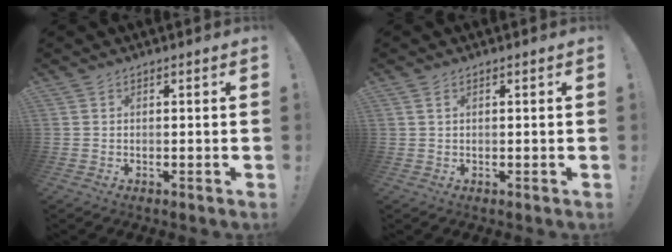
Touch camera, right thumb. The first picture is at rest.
{"total": 1.2, "force": [0.6, 0.6, 0.9], "torque": [-0.019, 0.002, 0.010]}